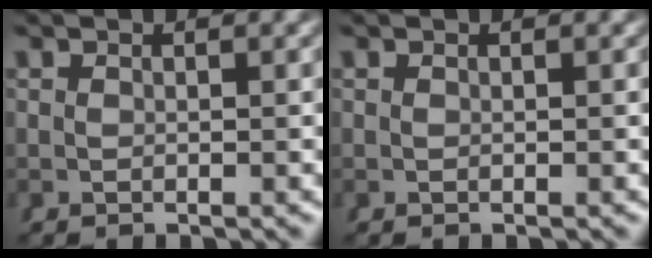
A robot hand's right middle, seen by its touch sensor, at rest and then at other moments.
{"total": 0.0}